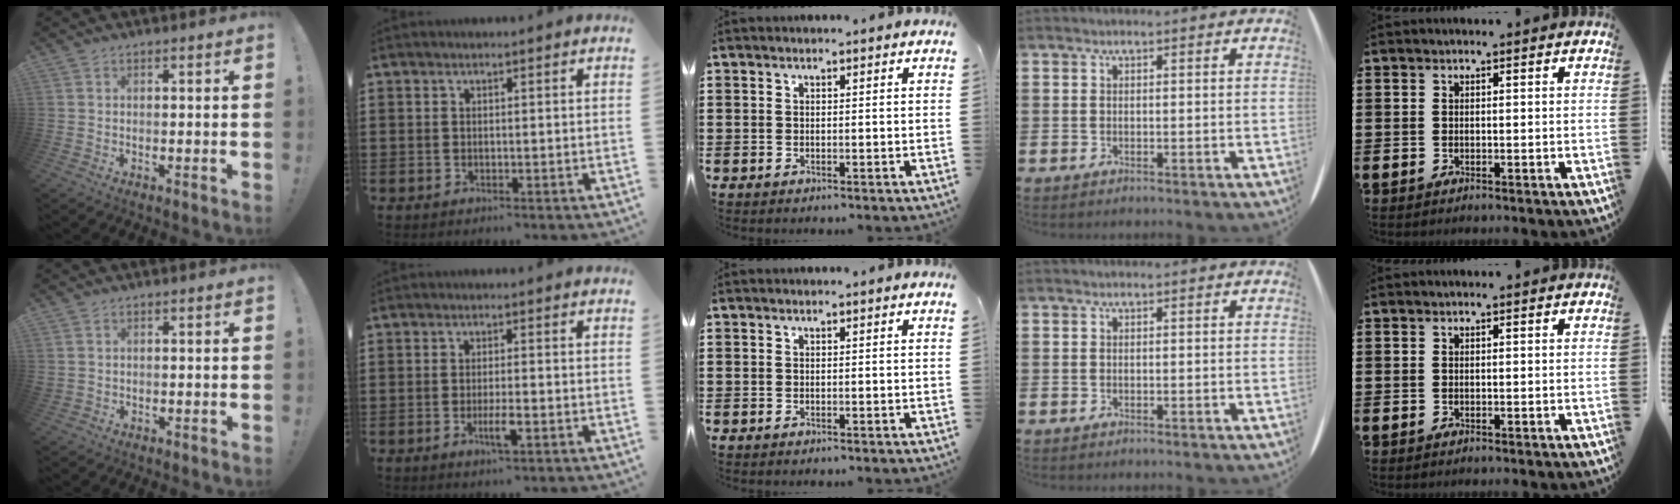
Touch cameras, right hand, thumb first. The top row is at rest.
{"thumb": {"total": 1.2, "force": [0.5, 0.9, 0.5], "torque": [-0.010, 0.003, 0.011]}, "index": {"total": 3.4, "force": [-1.4, 0.6, 3.1], "torque": [-0.066, -0.005, -0.028]}}